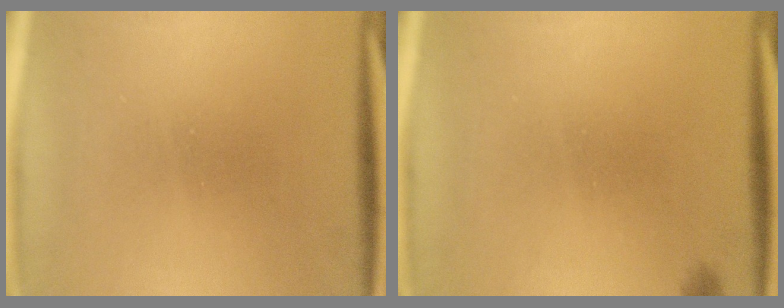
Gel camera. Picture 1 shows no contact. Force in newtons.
{"total": 0.6}